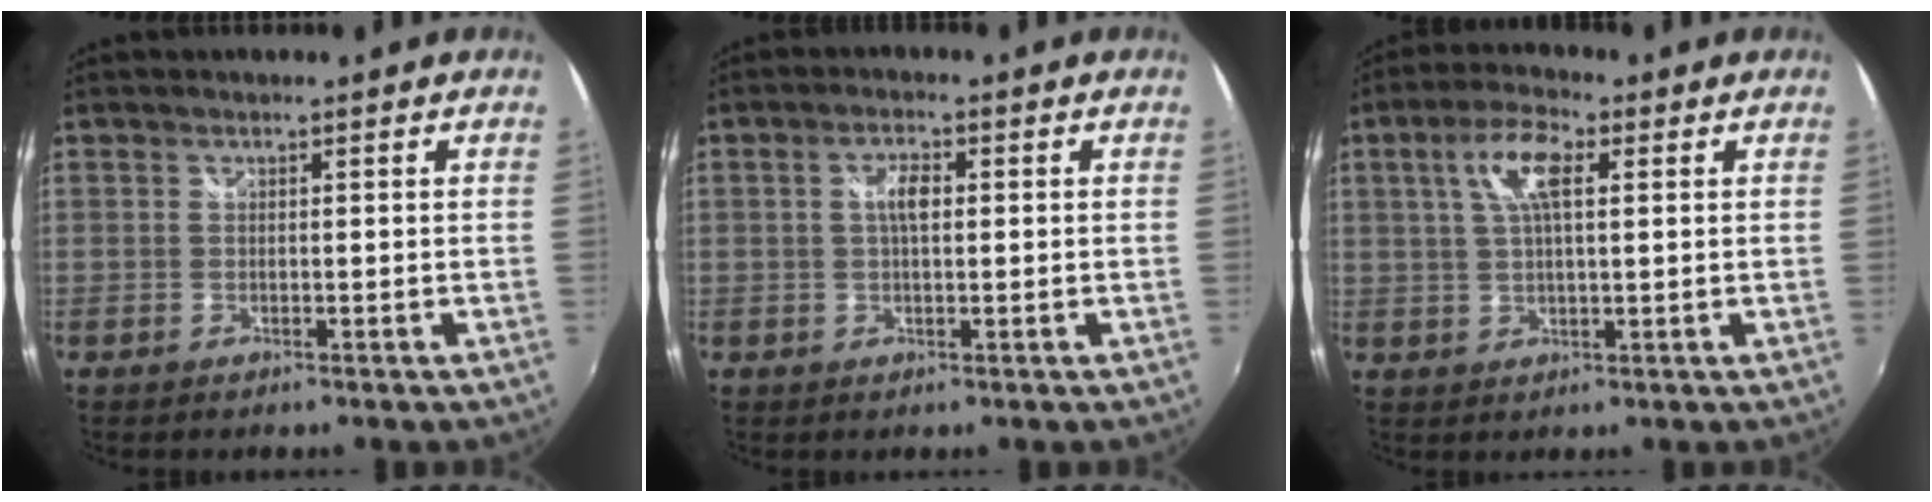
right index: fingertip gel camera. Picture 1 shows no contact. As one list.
[{"total": 3.3, "force": [0.3, 1.3, 3.0], "torque": [-0.056, 0.007, 0.004]}, {"total": 7.7, "force": [2.4, 2.8, 6.7], "torque": [-0.129, 0.016, 0.044]}]